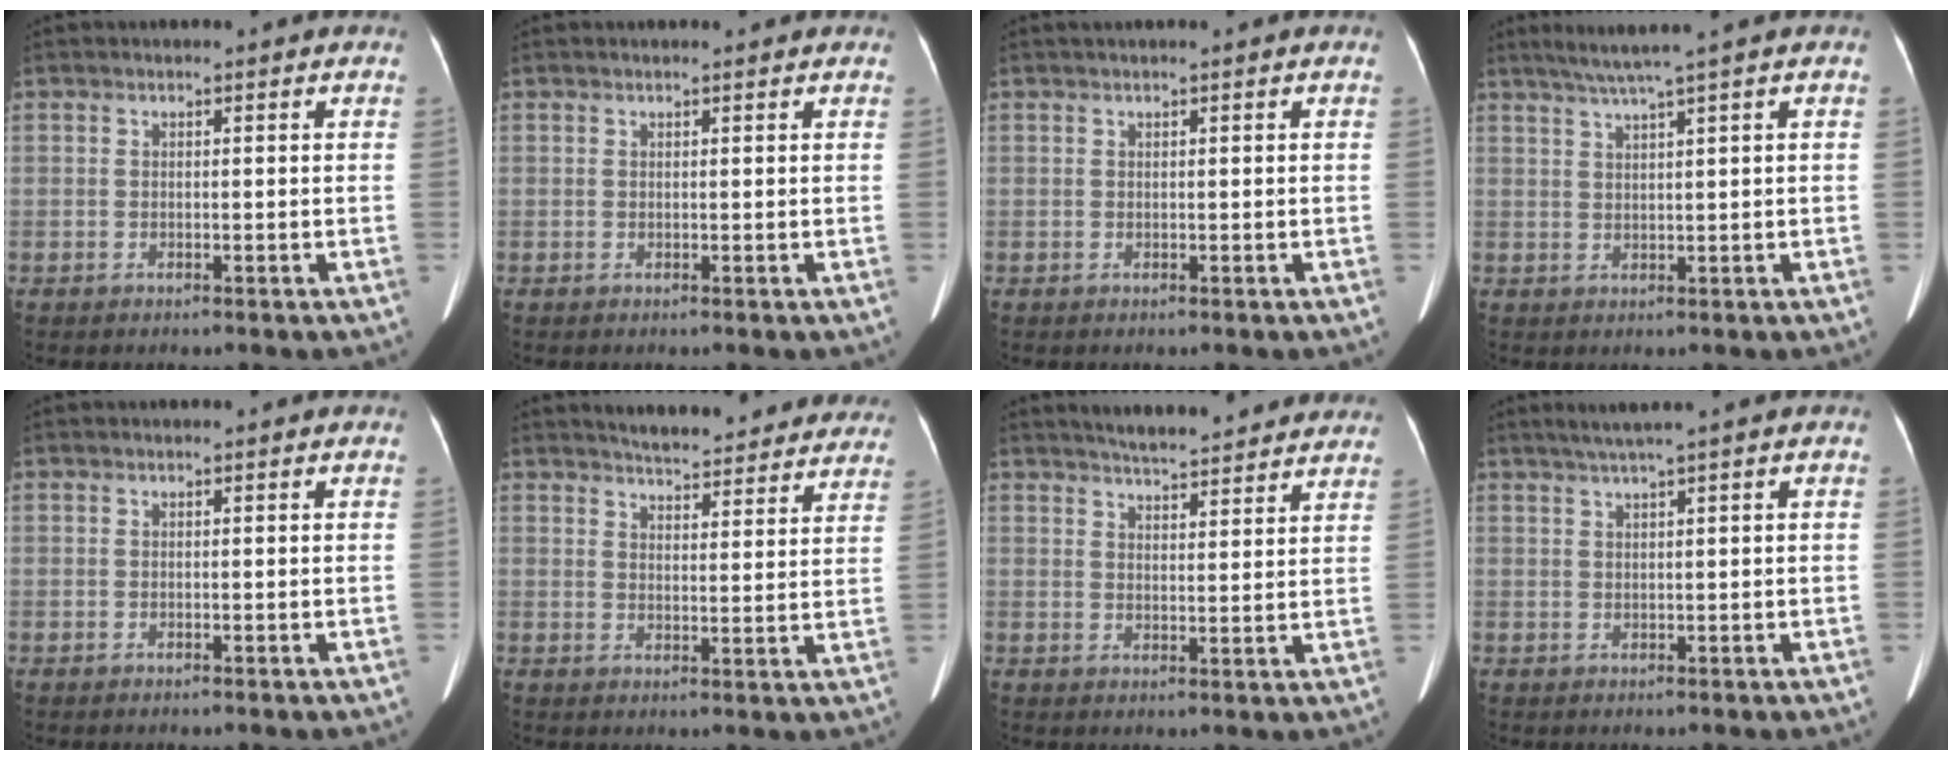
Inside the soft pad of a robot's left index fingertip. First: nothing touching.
{"total": 1.9, "force": [1.7, 0.4, 0.7], "torque": [-0.012, 0.018, 0.018]}
{"total": 1.3, "force": [1.0, -0.1, 0.8], "torque": [-0.011, 0.019, 0.020]}
{"total": 4.4, "force": [3.1, -1.3, 2.8], "torque": [-0.056, 0.006, 0.062]}
{"total": 0.0}
{"total": 19.1, "force": [17.8, 3.9, 5.6], "torque": [-0.063, -0.022, 0.206]}
{"total": 14.1, "force": [13.0, 2.0, 5.0], "torque": [-0.064, 0.015, 0.160]}
{"total": 2.8, "force": [2.0, -0.8, 1.9], "torque": [-0.041, 0.005, 0.042]}